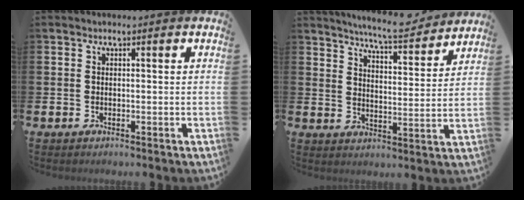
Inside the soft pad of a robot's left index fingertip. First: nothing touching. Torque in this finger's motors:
{"motor_torque": [0.72, -0.95, 0.50, 0.14]}